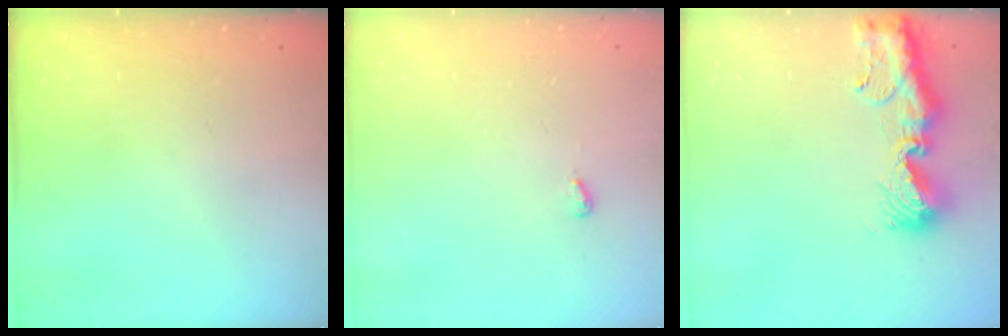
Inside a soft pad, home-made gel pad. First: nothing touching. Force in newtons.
{"total": 3.2, "press": 3.1, "slide": 0.4}
{"total": 12.2, "press": 12.1, "slide": 0.8}